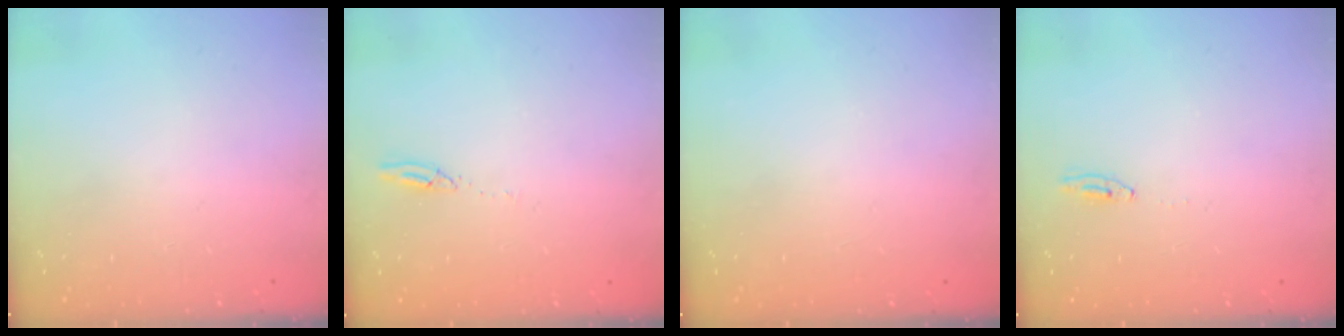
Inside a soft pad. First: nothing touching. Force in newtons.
{"total": 2.7, "press": 2.7, "slide": 0.2}
{"total": 0.0}
{"total": 2.0, "press": 2.0, "slide": 0.2}